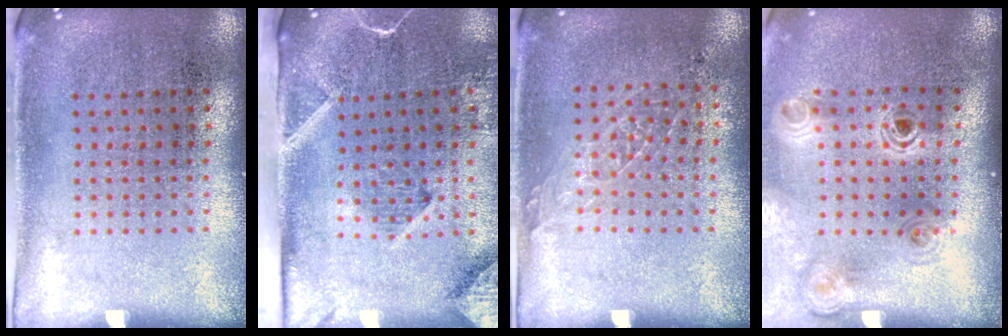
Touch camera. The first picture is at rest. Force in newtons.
{"total": 2.9, "press": 2.1, "slide": 2.0}
{"total": 0.9, "press": 0.8, "slide": 0.2}
{"total": 1.2, "press": 1.2, "slide": 0.3}